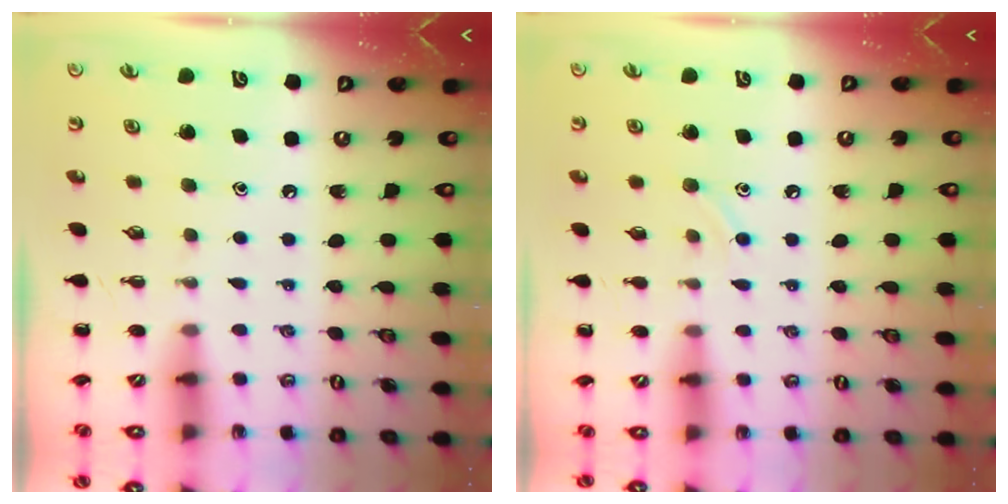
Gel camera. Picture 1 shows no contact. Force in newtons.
{"total": 6.0, "press": 5.7, "slide": 2.0}